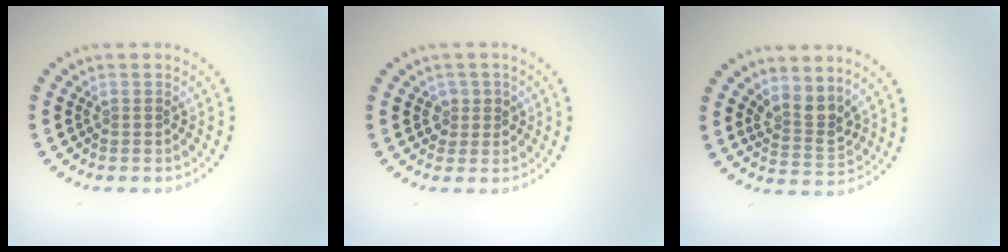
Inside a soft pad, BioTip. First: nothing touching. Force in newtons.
{"total": 1.4, "press": 1.3, "slide": 0.5}
{"total": 2.7, "press": 2.2, "slide": 1.7}